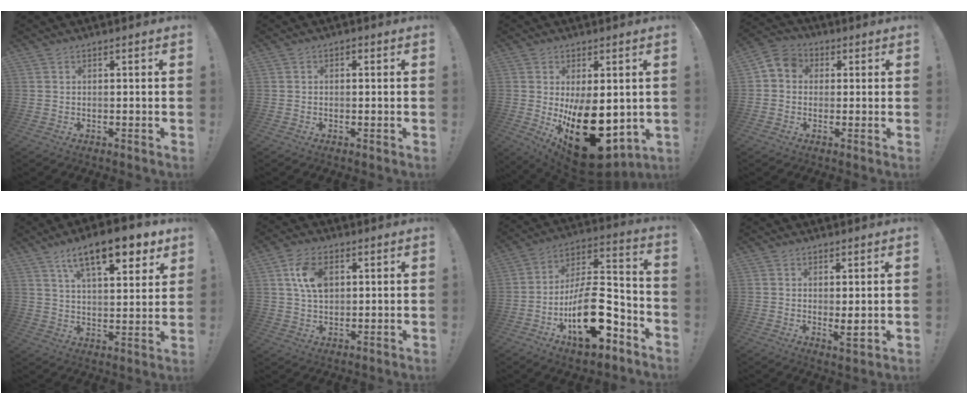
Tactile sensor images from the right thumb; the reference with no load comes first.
{"total": 1.1, "force": [-0.5, 0.9, 0.6], "torque": [-0.008, 0.005, -0.009]}
{"total": 20.9, "force": [-3.4, 11.5, 17.1], "torque": [-0.243, 0.001, -0.027]}
{"total": 5.7, "force": [0.3, 5.1, 2.6], "torque": [-0.036, 0.013, 0.008]}
{"total": 15.7, "force": [9.5, 5.7, 11.2], "torque": [-0.180, -0.042, 0.156]}
{"total": 9.6, "force": [3.0, 6.1, 6.7], "torque": [-0.118, 0.005, 0.057]}
{"total": 22.8, "force": [-9.5, 11.7, 17.1], "torque": [-0.280, 0.068, -0.143]}
{"total": 3.8, "force": [0.9, 1.0, 3.6], "torque": [-0.046, -0.016, 0.016]}